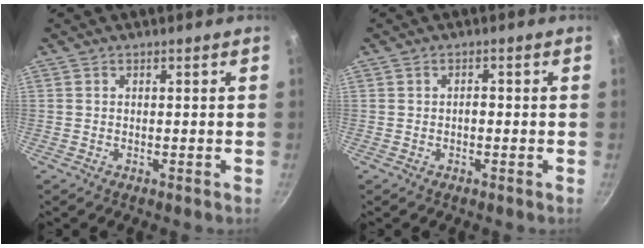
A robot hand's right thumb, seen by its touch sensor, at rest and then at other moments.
{"total": 1.1, "force": [-0.3, 0.7, 0.8], "torque": [-0.008, 0.009, -0.005]}